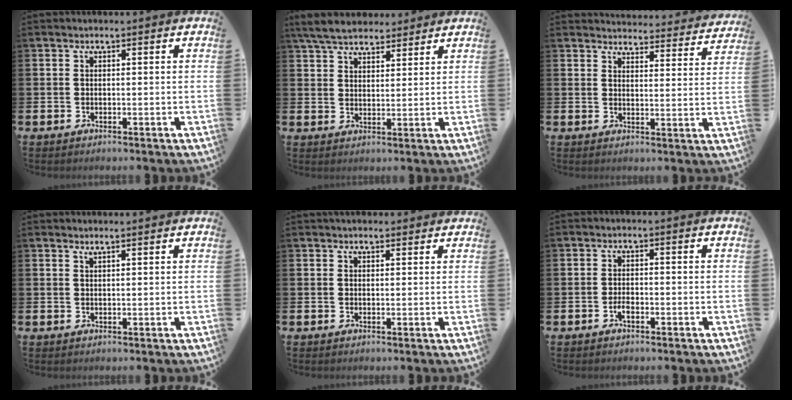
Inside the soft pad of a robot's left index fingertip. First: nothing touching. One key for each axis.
{"total": 6.1, "fx": 5.6, "fy": 1.7, "fz": 1.6, "tx": -0.055, "ty": -0.013, "tz": 0.106}
{"total": 3.9, "fx": 3.8, "fy": 0.6, "fz": 0.0, "tx": -0.001, "ty": -0.031, "tz": 0.066}
{"total": 1.2, "fx": 1.1, "fy": -0.1, "fz": 0.1, "tx": 0.000, "ty": -0.003, "tz": 0.021}
{"total": 1.6, "fx": 1.5, "fy": 0.5, "fz": 0.1, "tx": 0.007, "ty": -0.002, "tz": 0.025}
{"total": 1.5, "fx": -0.8, "fy": 0.6, "fz": 1.1, "tx": -0.027, "ty": 0.003, "tz": -0.013}